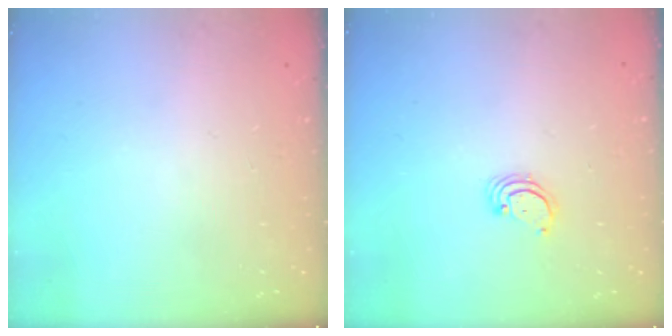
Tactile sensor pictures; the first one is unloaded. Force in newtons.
{"total": 2.5, "press": 2.5, "slide": 0.2}